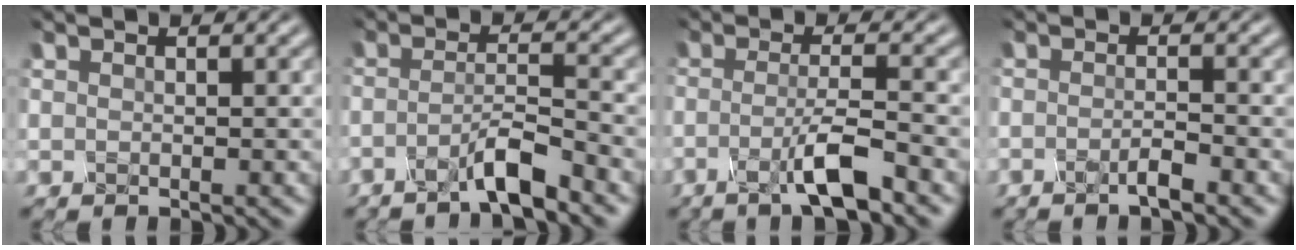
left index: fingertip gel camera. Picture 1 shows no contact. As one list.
[{"total": 3.6, "force": [-2.8, 0.2, 2.3], "torque": [-0.031, 0.006, -0.062]}, {"total": 4.3, "force": [-2.3, 0.6, 3.6], "torque": [-0.060, -0.007, -0.047]}, {"total": 1.9, "force": [-1.5, 0.1, 1.1], "torque": [-0.016, -0.005, -0.034]}]